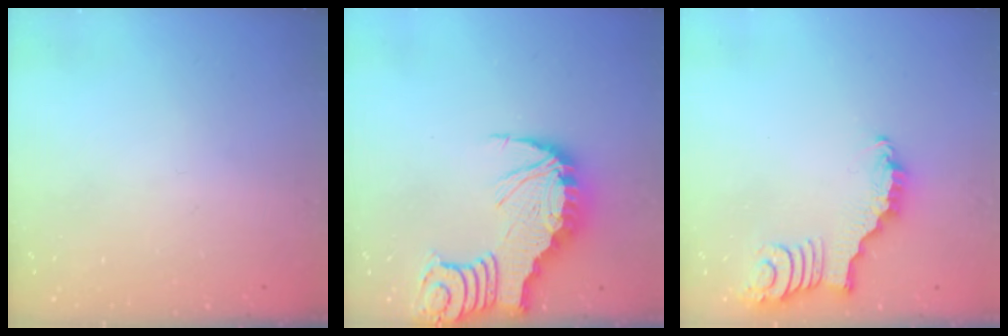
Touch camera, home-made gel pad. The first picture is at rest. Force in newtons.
{"total": 3.3, "press": 3.3, "slide": 0.4}
{"total": 2.3, "press": 2.3, "slide": 0.3}